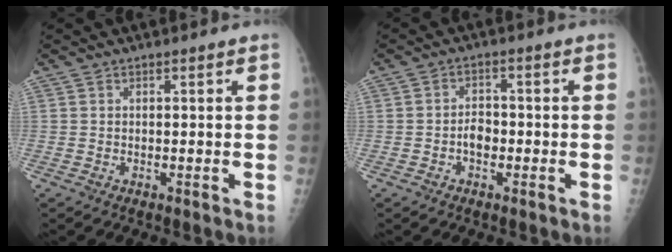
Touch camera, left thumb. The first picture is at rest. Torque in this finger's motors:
{"motor_torque": [0.02, 0.03, 0.15, 0.12, 0.01]}